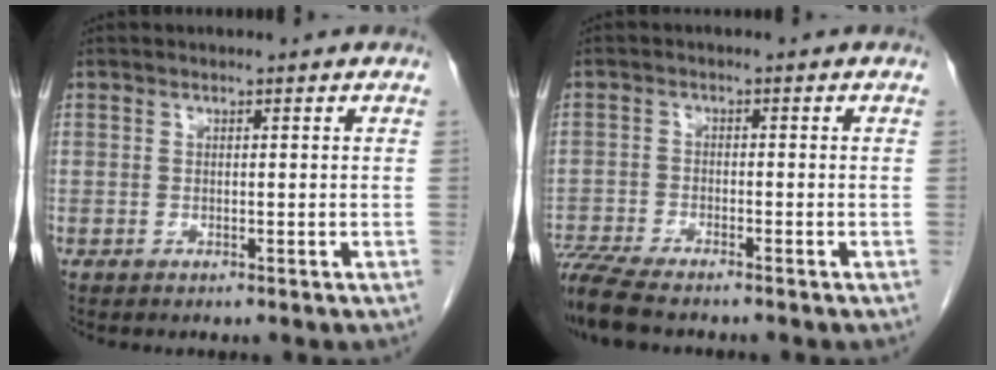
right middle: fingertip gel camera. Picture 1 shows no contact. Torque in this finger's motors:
{"motor_torque": [1.06, -0.93, 0.18, 0.10]}